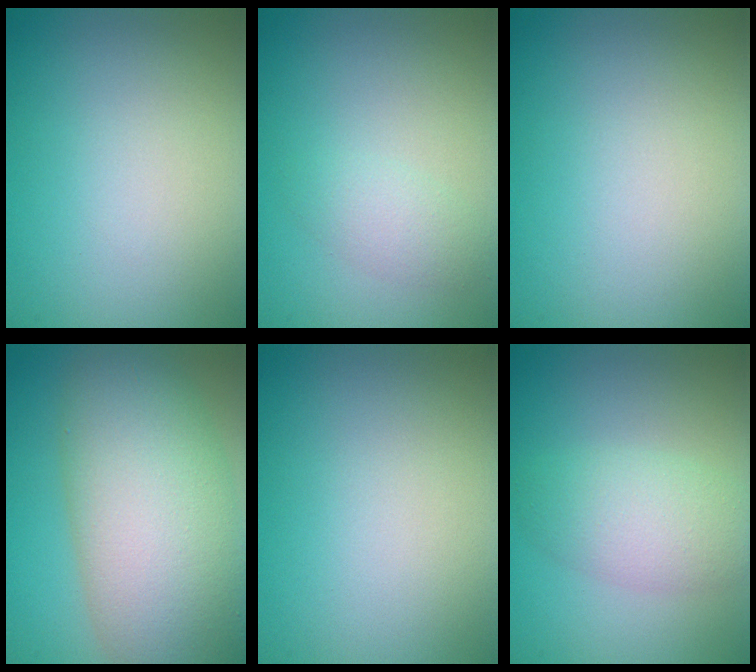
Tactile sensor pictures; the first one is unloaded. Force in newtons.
{"total": 1.7, "press": 1.7, "slide": 0.1}
{"total": 0.0}
{"total": 11.4, "press": 11.3, "slide": 0.8}
{"total": 0.0}
{"total": 3.8, "press": 3.8, "slide": 0.1}